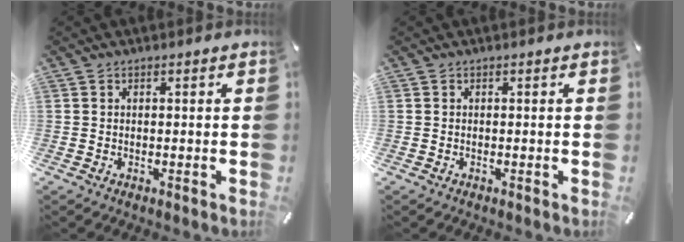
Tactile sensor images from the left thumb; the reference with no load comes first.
{"total": 0.0}